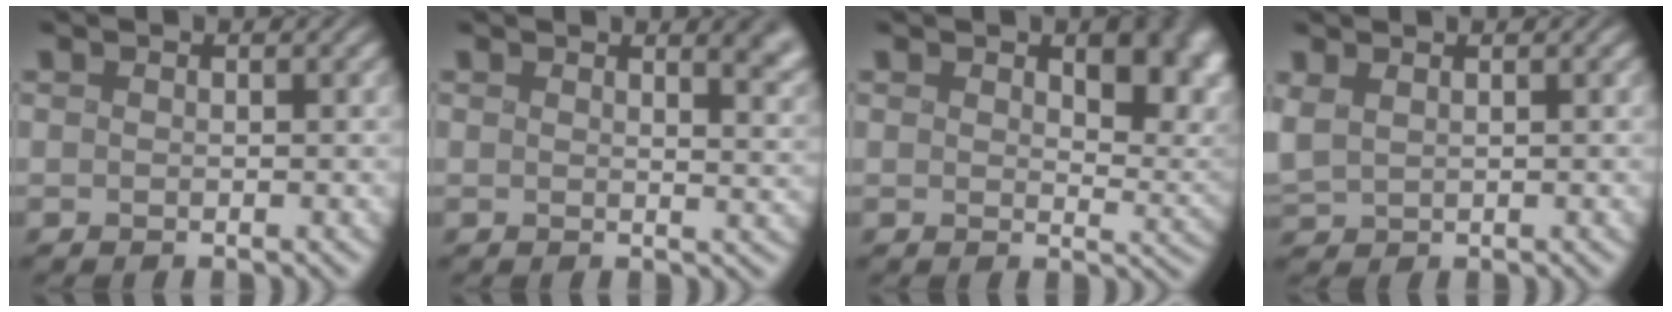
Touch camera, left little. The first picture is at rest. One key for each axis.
{"total": 4.4, "fx": 3.1, "fy": 1.7, "fz": 2.6, "tx": -0.038, "ty": -0.006, "tz": 0.052}
{"total": 6.7, "fx": 2.3, "fy": 4.1, "fz": 4.7, "tx": -0.071, "ty": -0.020, "tz": 0.046}
{"total": 2.4, "fx": 0.6, "fy": 1.5, "fz": 1.8, "tx": -0.052, "ty": 0.003, "tz": 0.013}